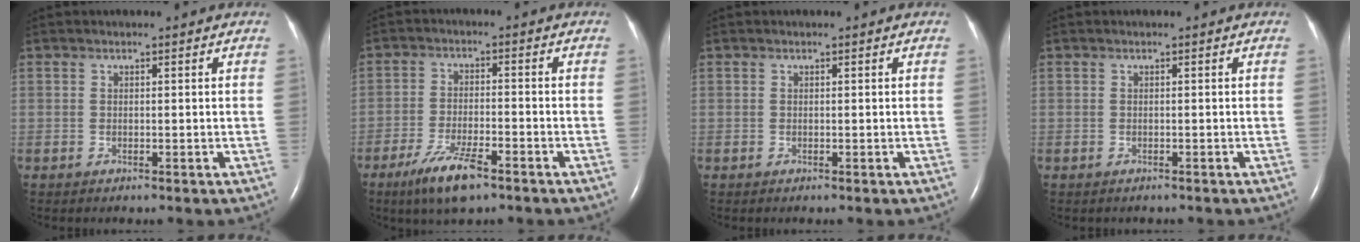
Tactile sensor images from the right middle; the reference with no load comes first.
{"total": 7.7, "force": [-5.0, 1.5, 5.6], "torque": [-0.116, -0.013, -0.088]}
{"total": 0.0}
{"total": 1.0, "force": [-0.8, 0.5, 0.2], "torque": [-0.012, 0.000, -0.009]}